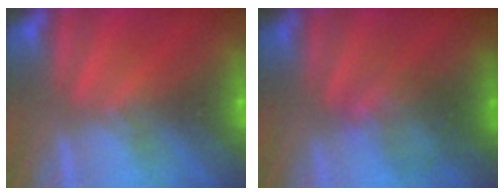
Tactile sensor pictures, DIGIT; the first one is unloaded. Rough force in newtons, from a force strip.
{"total": 1.7}